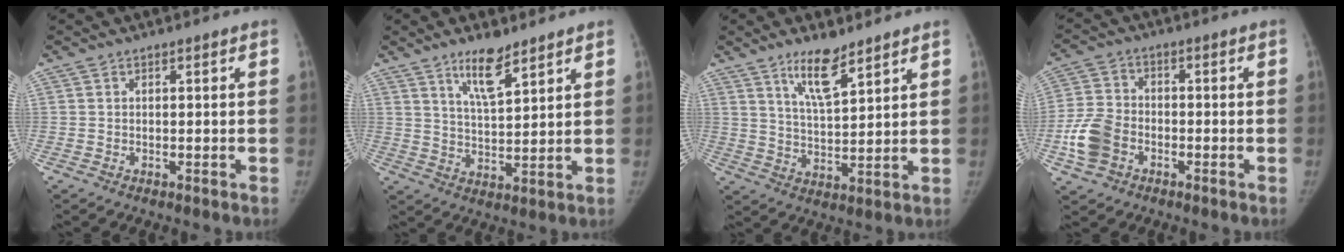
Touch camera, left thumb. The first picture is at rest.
{"total": 7.7, "force": [5.4, 2.1, 5.1], "torque": [-0.079, -0.040, 0.098]}
{"total": 8.2, "force": [5.8, 2.1, 5.4], "torque": [-0.086, -0.043, 0.107]}
{"total": 8.5, "force": [-3.1, 6.2, 4.8], "torque": [-0.098, 0.015, -0.062]}